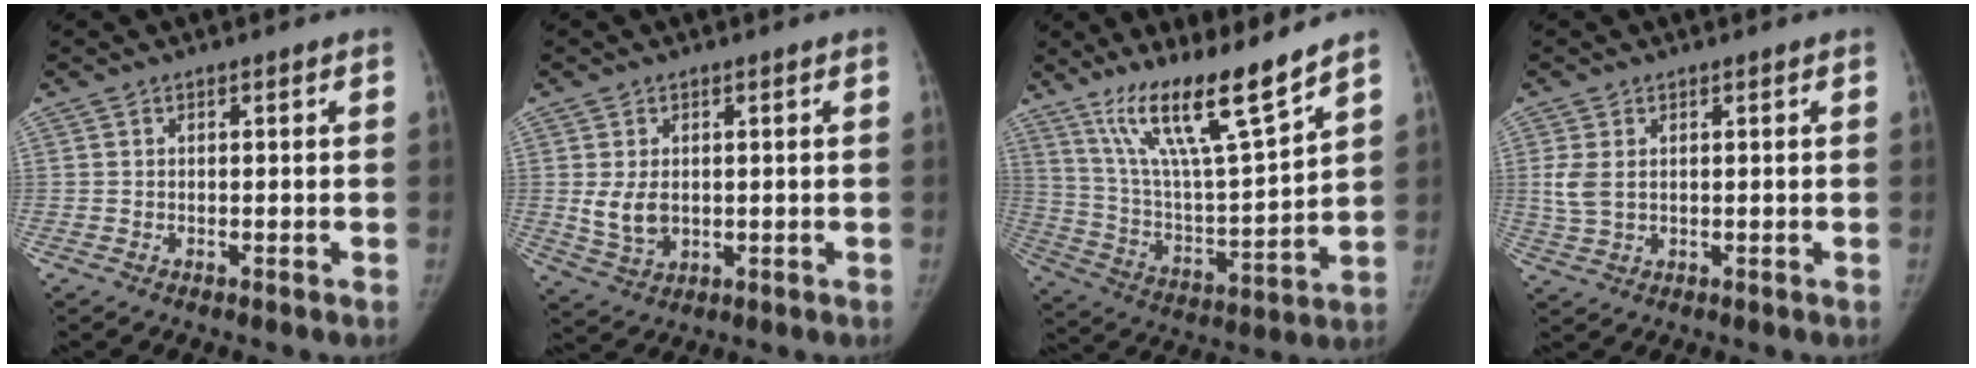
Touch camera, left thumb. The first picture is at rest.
{"total": 5.4, "force": [0.5, 3.7, 3.9], "torque": [-0.066, -0.013, 0.020]}
{"total": 17.6, "force": [12.9, 1.6, 11.8], "torque": [-0.191, -0.076, 0.241]}
{"total": 3.9, "force": [0.9, 2.4, 2.9], "torque": [-0.071, -0.004, 0.023]}